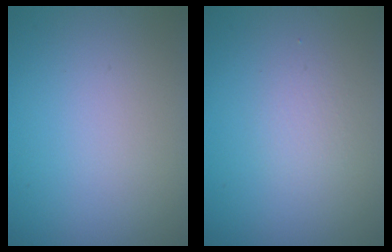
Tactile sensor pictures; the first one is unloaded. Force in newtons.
{"total": 1.2, "press": 1.2, "slide": 0.0}